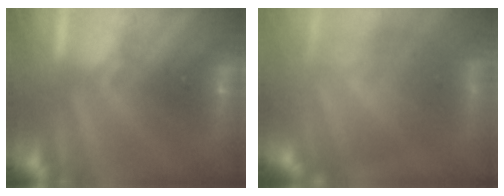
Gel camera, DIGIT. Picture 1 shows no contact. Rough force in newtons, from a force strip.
{"total": 8.5}